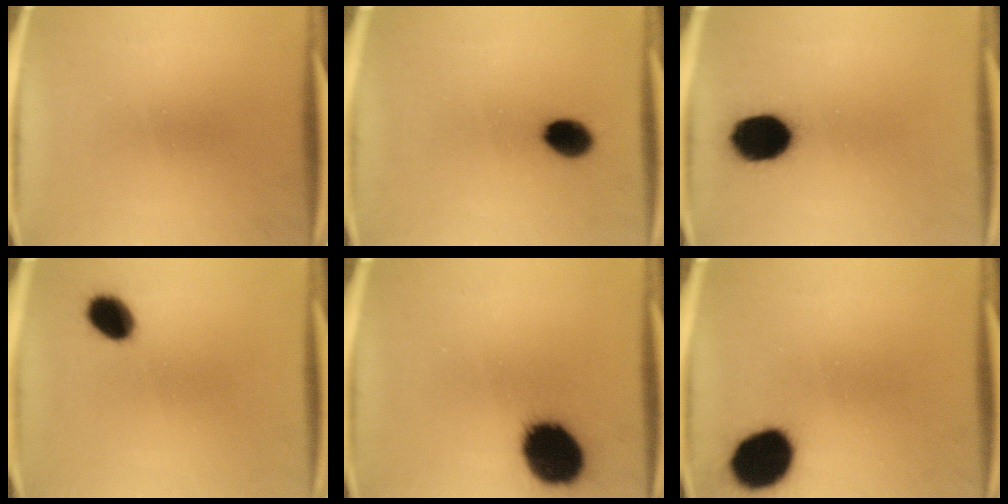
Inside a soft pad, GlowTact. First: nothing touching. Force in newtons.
{"total": 6.7}
{"total": 12.7}
{"total": 7.0}
{"total": 18.4}
{"total": 15.5}